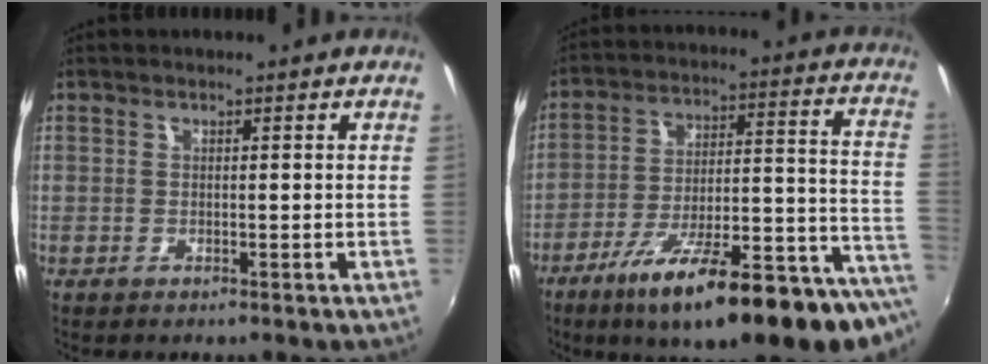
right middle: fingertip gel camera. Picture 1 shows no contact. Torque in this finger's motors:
{"motor_torque": [1.35, -0.79, 0.44, 0.21]}